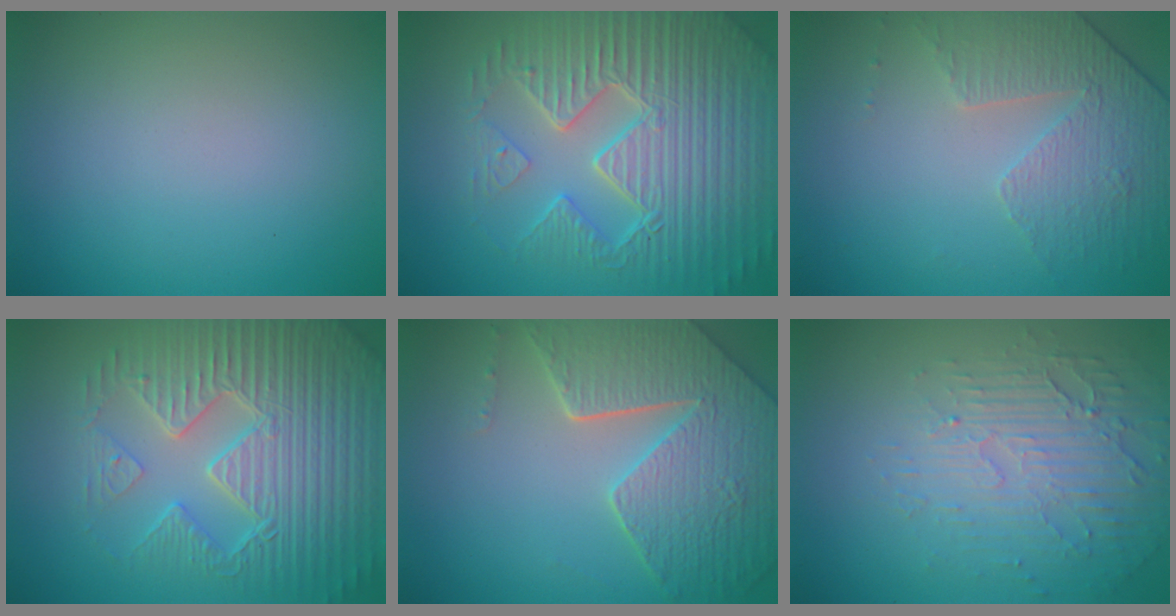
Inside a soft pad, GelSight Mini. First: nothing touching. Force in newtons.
{"total": 9.3, "press": 6.6, "slide": 6.5}
{"total": 4.7, "press": 3.3, "slide": 3.3}
{"total": 8.3, "press": 6.4, "slide": 5.2}
{"total": 8.0, "press": 5.8, "slide": 5.5}
{"total": 5.7, "press": 3.3, "slide": 4.7}